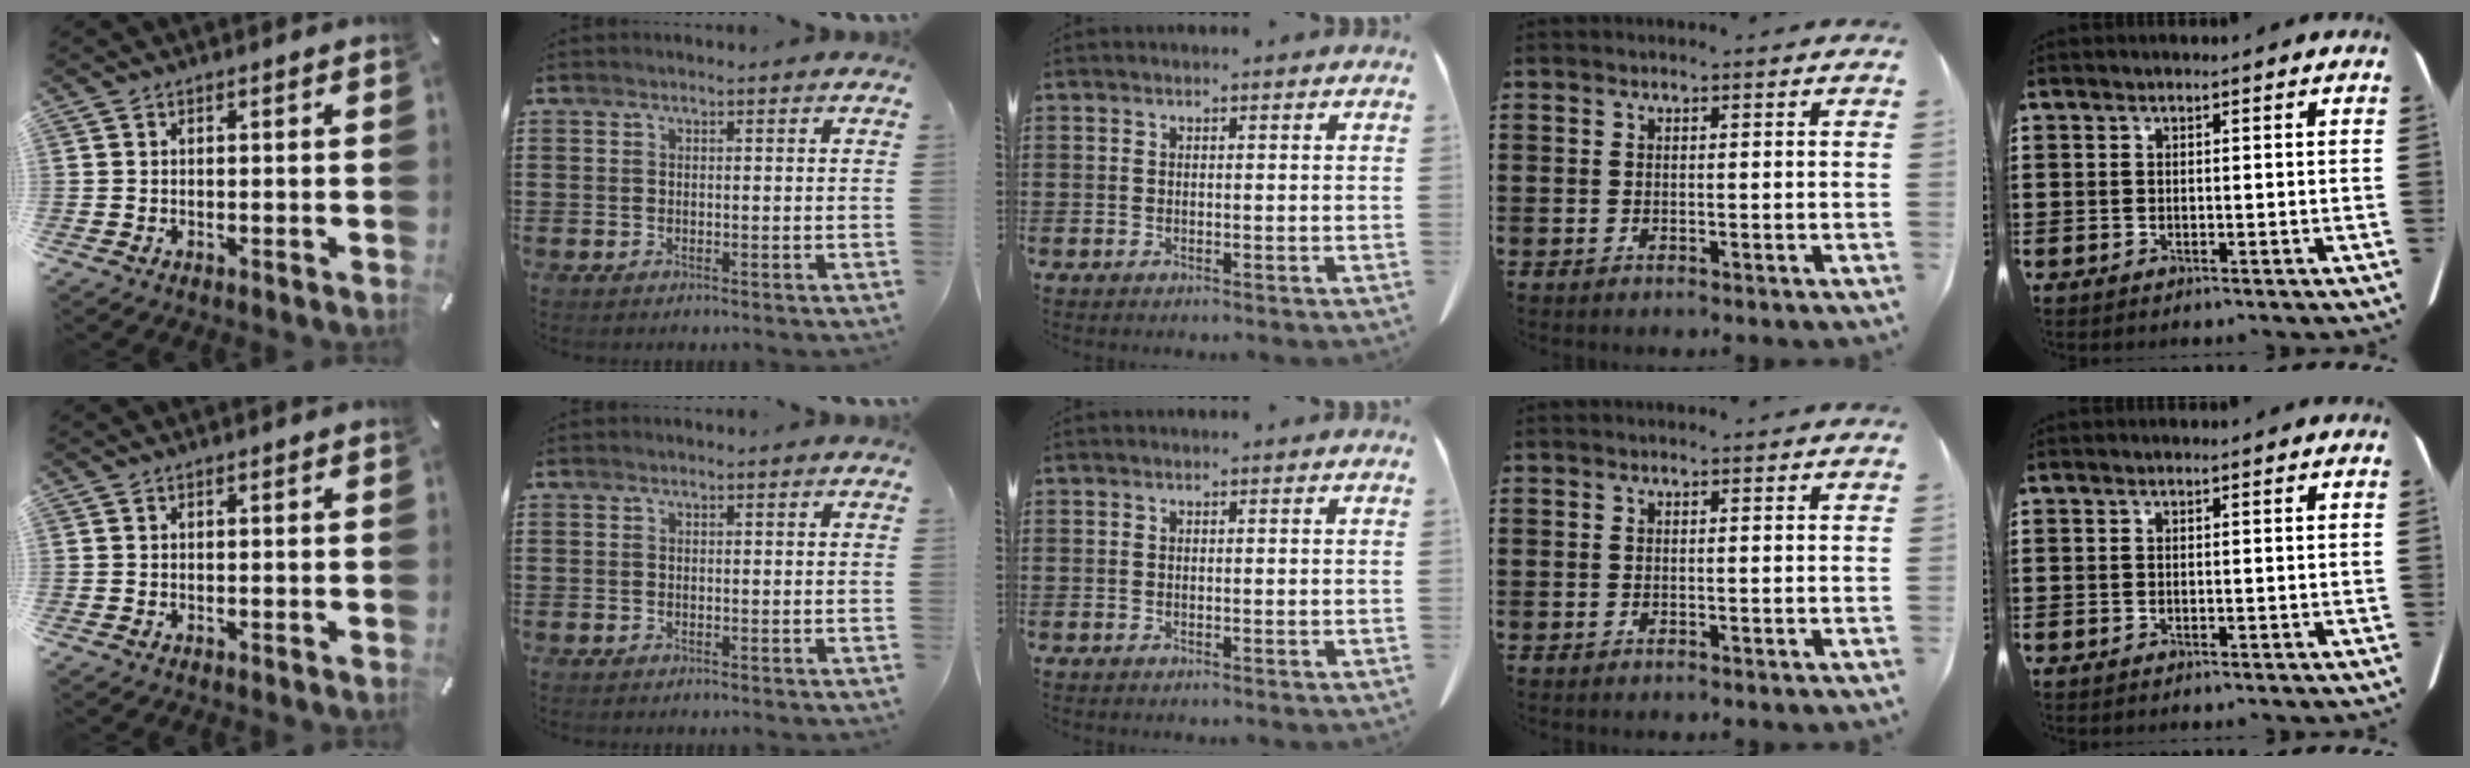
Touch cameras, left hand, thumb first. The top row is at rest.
{}